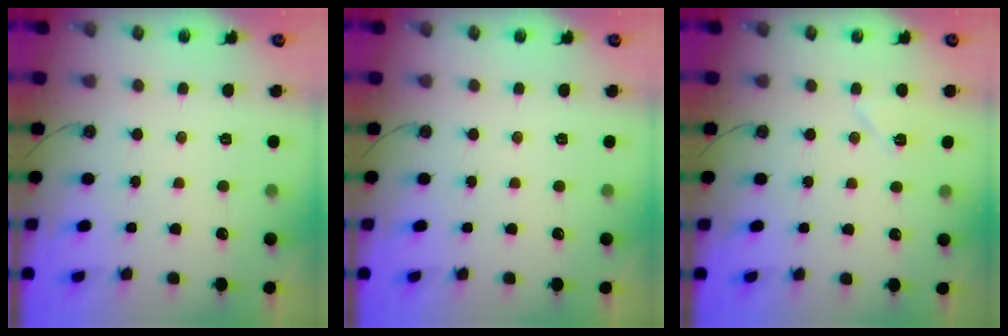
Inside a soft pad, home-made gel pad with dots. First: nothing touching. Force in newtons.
{"total": 0.0}
{"total": 6.6, "press": 6.4, "slide": 1.6}